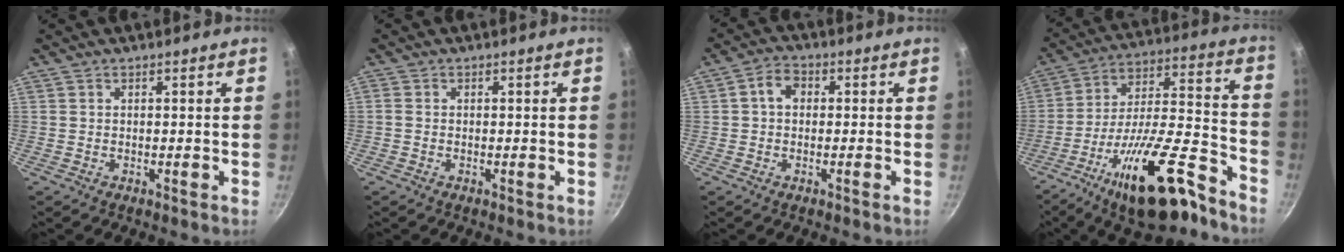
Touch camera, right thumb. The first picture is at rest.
{"total": 0.9, "force": [-0.1, 0.7, 0.6], "torque": [-0.015, 0.002, -0.005]}
{"total": 3.7, "force": [0.1, 2.8, 2.4], "torque": [-0.033, 0.010, -0.007]}
{"total": 23.1, "force": [-14.8, 7.1, 16.2], "torque": [-0.226, 0.094, -0.243]}